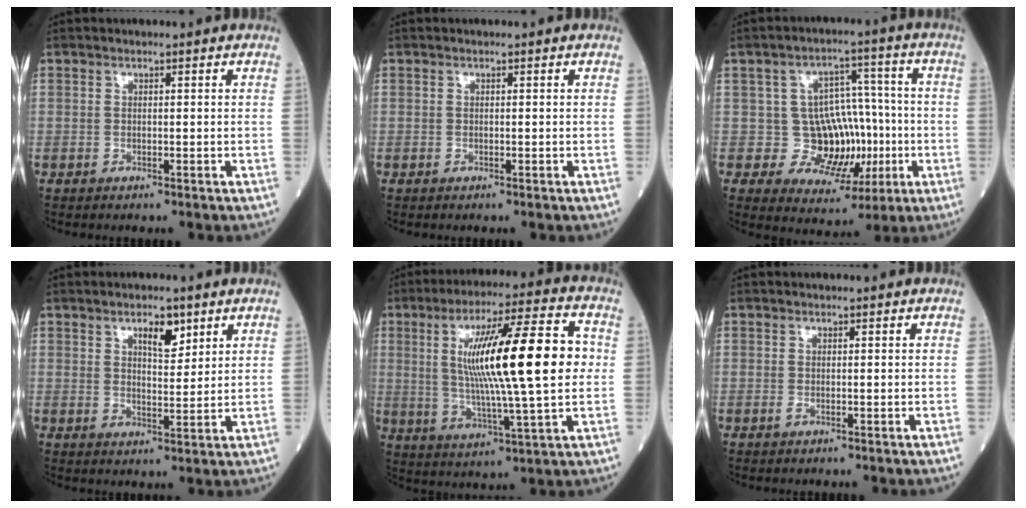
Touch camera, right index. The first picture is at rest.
{"total": 0.0}
{"total": 9.2, "force": [-1.1, 8.2, 4.0], "torque": [-0.039, 0.030, -0.003]}
{"total": 4.6, "force": [2.8, 1.6, 3.3], "torque": [-0.054, 0.000, 0.046]}
{"total": 18.7, "force": [2.1, 1.4, 18.5], "torque": [-0.318, 0.013, 0.031]}
{"total": 0.0}